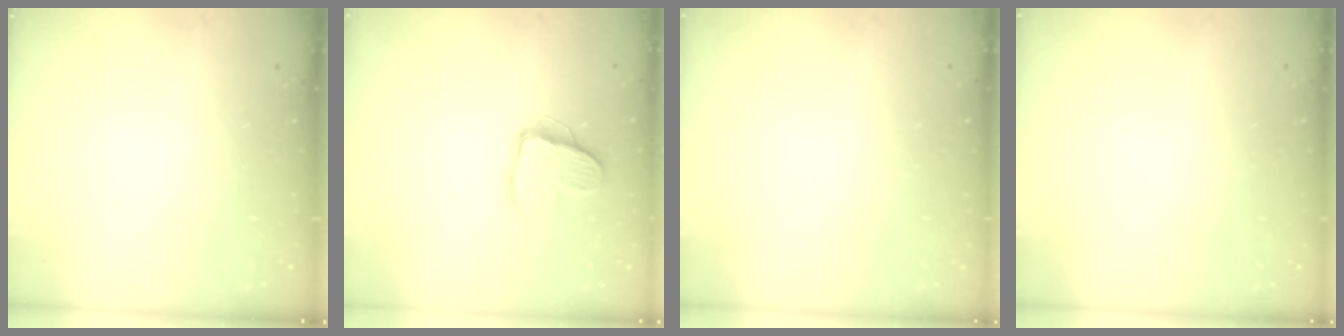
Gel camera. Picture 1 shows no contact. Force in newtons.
{"total": 14.4, "press": 14.3, "slide": 1.3}
{"total": 0.0}
{"total": 0.0}